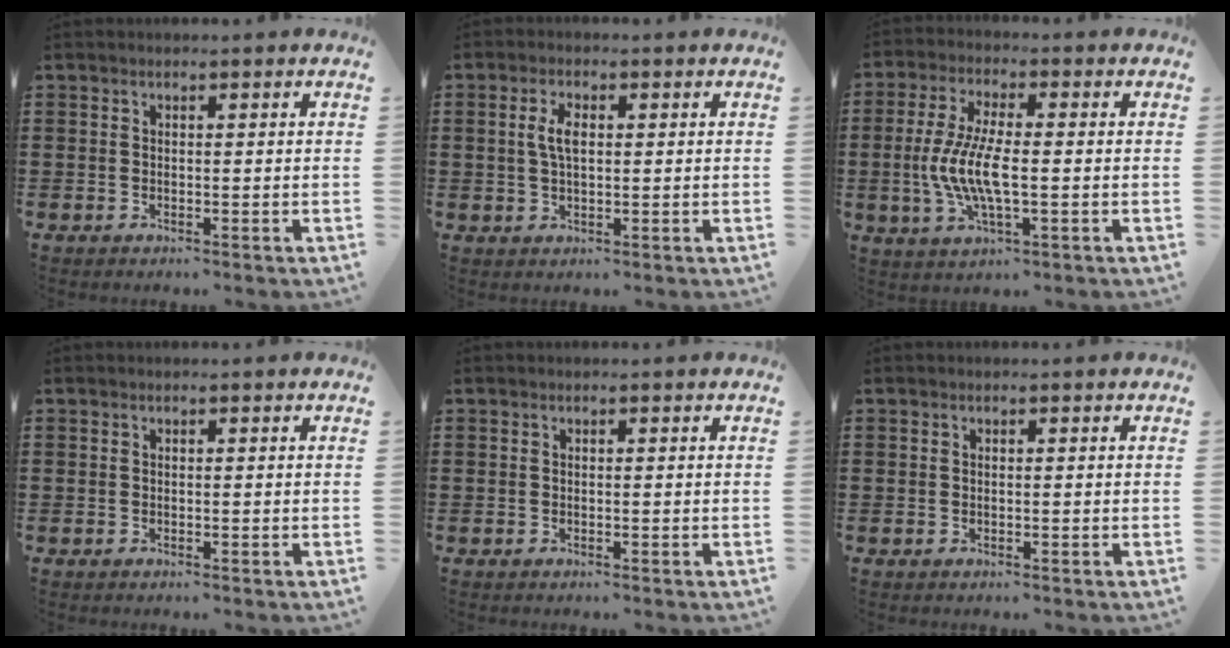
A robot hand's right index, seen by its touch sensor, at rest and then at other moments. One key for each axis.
{"total": 3.9, "fx": 0.6, "fy": 1.7, "fz": 3.5, "tx": -0.072, "ty": 0.009, "tz": 0.007}
{"total": 8.3, "fx": -1.5, "fy": 2.7, "fz": 7.7, "tx": -0.175, "ty": -0.010, "tz": -0.036}
{"total": 0.0}
{"total": 0.0}
{"total": 0.0}